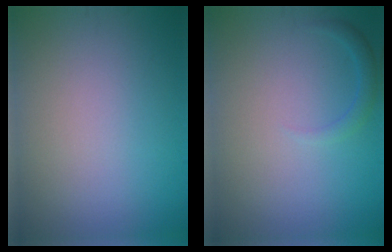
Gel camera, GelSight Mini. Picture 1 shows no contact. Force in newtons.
{"total": 1.2, "press": 1.2, "slide": 0.1}